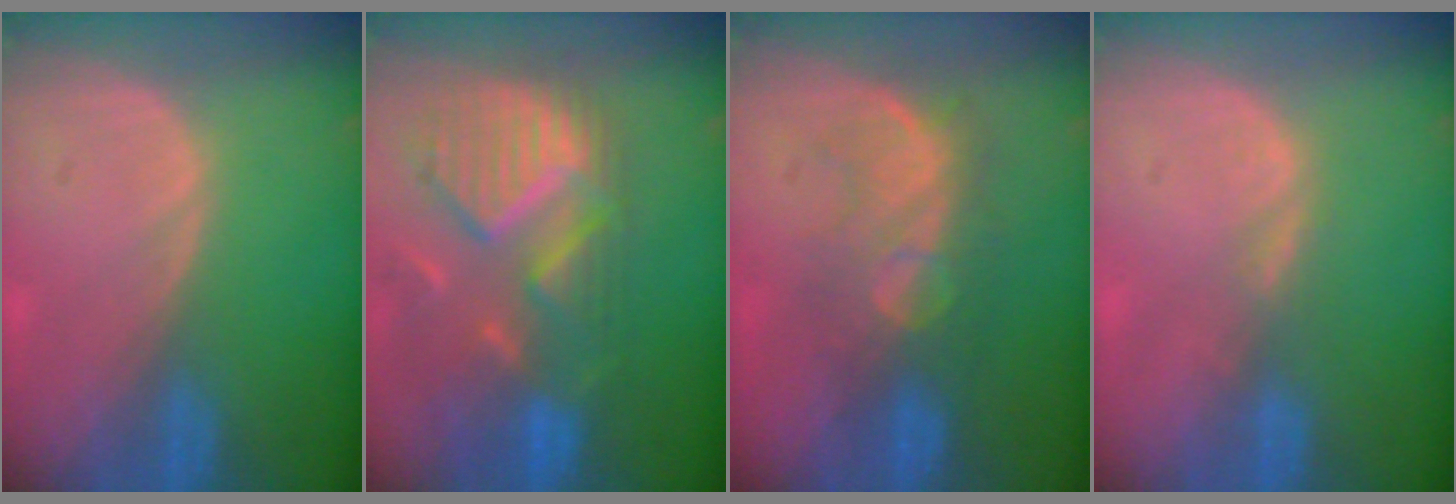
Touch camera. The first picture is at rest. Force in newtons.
{"total": 11.8, "press": 10.3, "slide": 5.6}
{"total": 8.0, "press": 7.8, "slide": 1.6}
{"total": 1.9, "press": 1.5, "slide": 1.1}